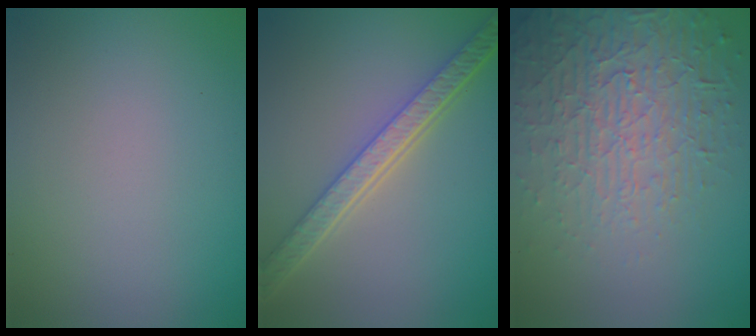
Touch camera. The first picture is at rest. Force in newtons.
{"total": 5.8, "press": 4.5, "slide": 3.6}
{"total": 6.5, "press": 5.1, "slide": 4.1}